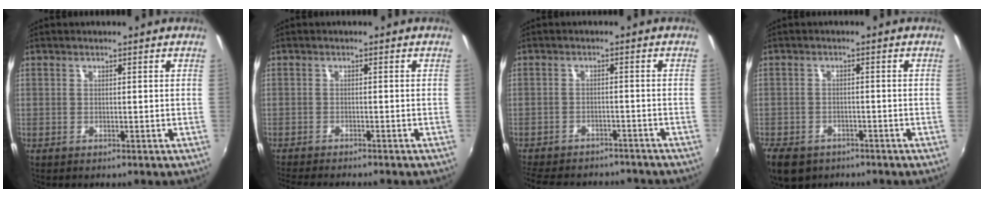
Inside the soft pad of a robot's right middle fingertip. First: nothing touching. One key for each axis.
{"total": 5.5, "fx": -5.0, "fy": 0.1, "fz": 2.2, "tx": -0.054, "ty": -0.018, "tz": -0.083}
{"total": 14.6, "fx": -12.4, "fy": 5.6, "fz": 5.3, "tx": -0.126, "ty": -0.007, "tz": -0.169}
{"total": 8.5, "fx": -5.5, "fy": 5.3, "fz": 3.7, "tx": -0.100, "ty": -0.019, "tz": -0.090}